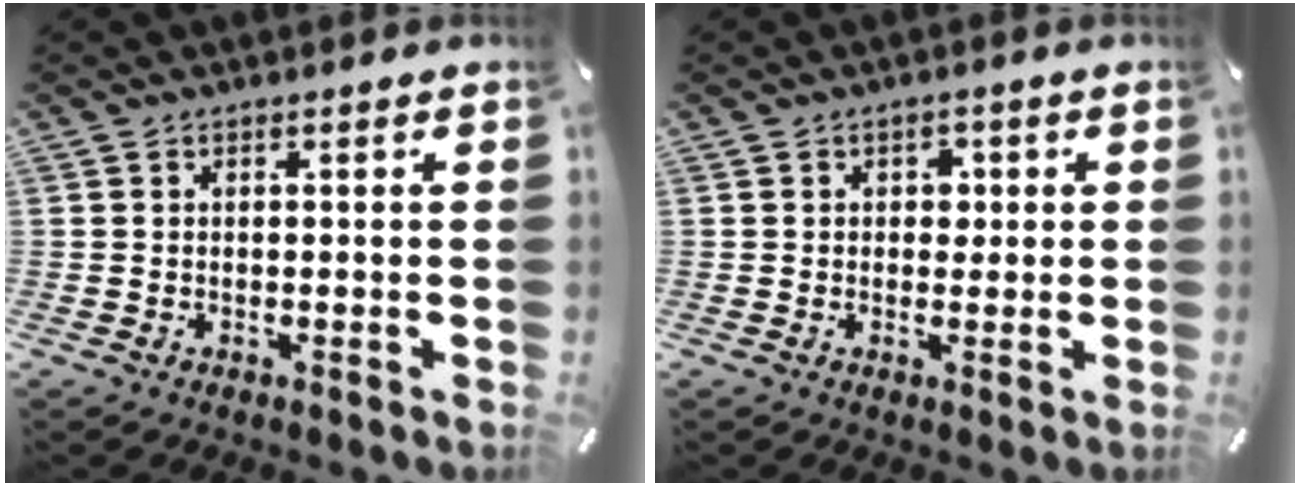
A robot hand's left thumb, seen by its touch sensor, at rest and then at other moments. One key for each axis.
{"total": 2.3, "fx": 0.2, "fy": 2.0, "fz": 1.2, "tx": -0.002, "ty": -0.003, "tz": -0.005}